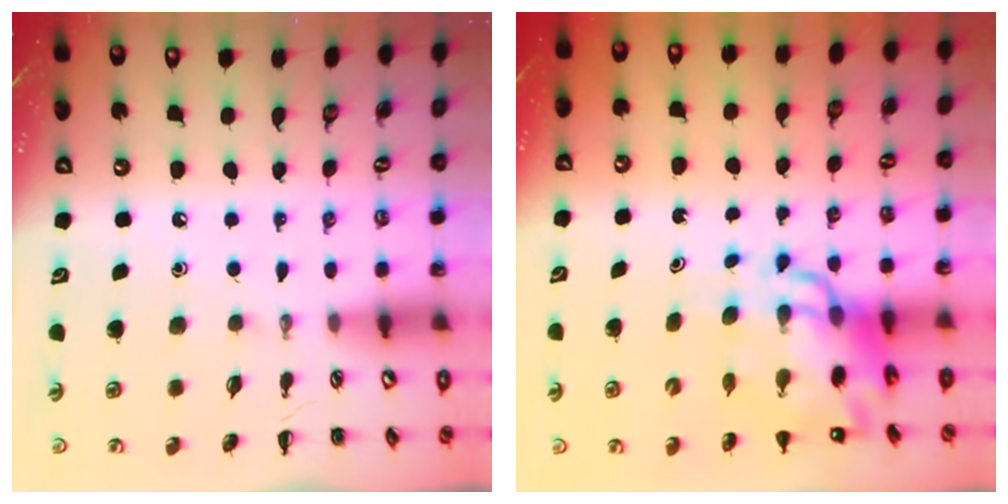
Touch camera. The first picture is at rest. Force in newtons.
{"total": 11.1, "press": 10.6, "slide": 3.2}